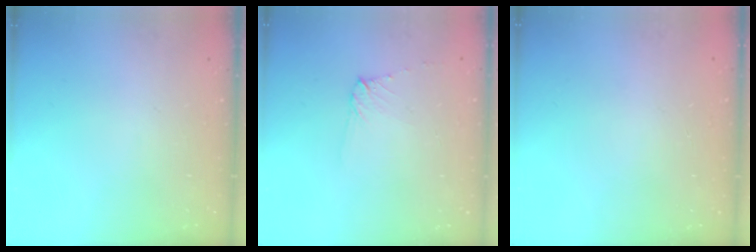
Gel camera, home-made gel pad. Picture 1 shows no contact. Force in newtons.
{"total": 5.1, "press": 5.1, "slide": 0.8}
{"total": 0.0}